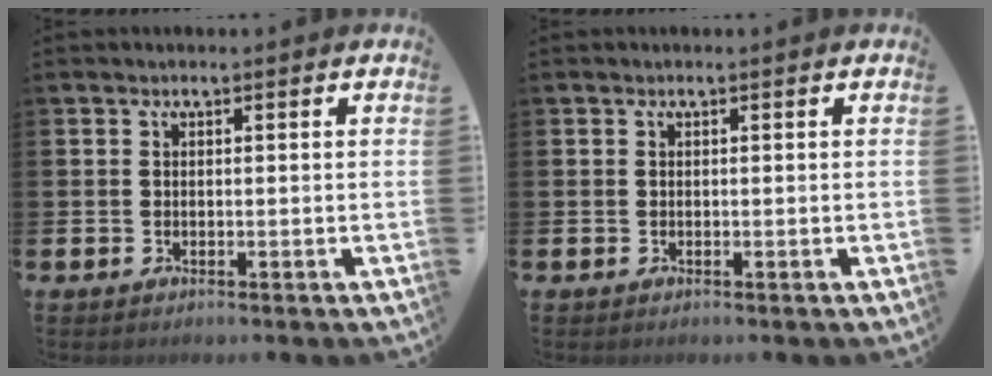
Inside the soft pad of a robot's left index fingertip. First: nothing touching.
{"total": 0.0}